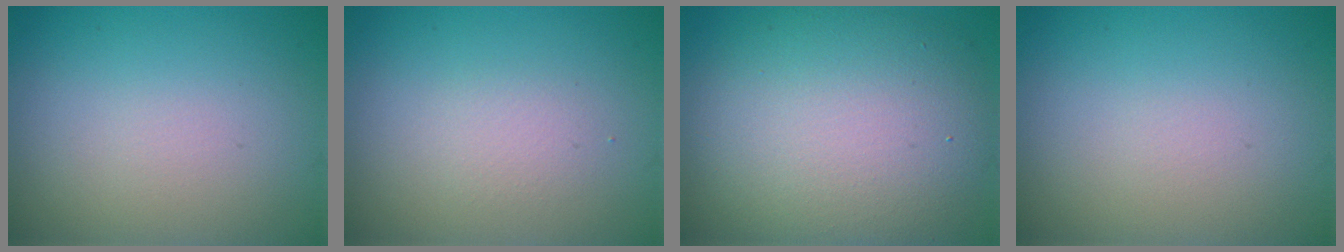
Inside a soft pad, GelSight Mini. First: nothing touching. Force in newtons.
{"total": 1.4, "press": 1.4, "slide": 0.1}
{"total": 11.1, "press": 11.1, "slide": 0.7}
{"total": 0.0}